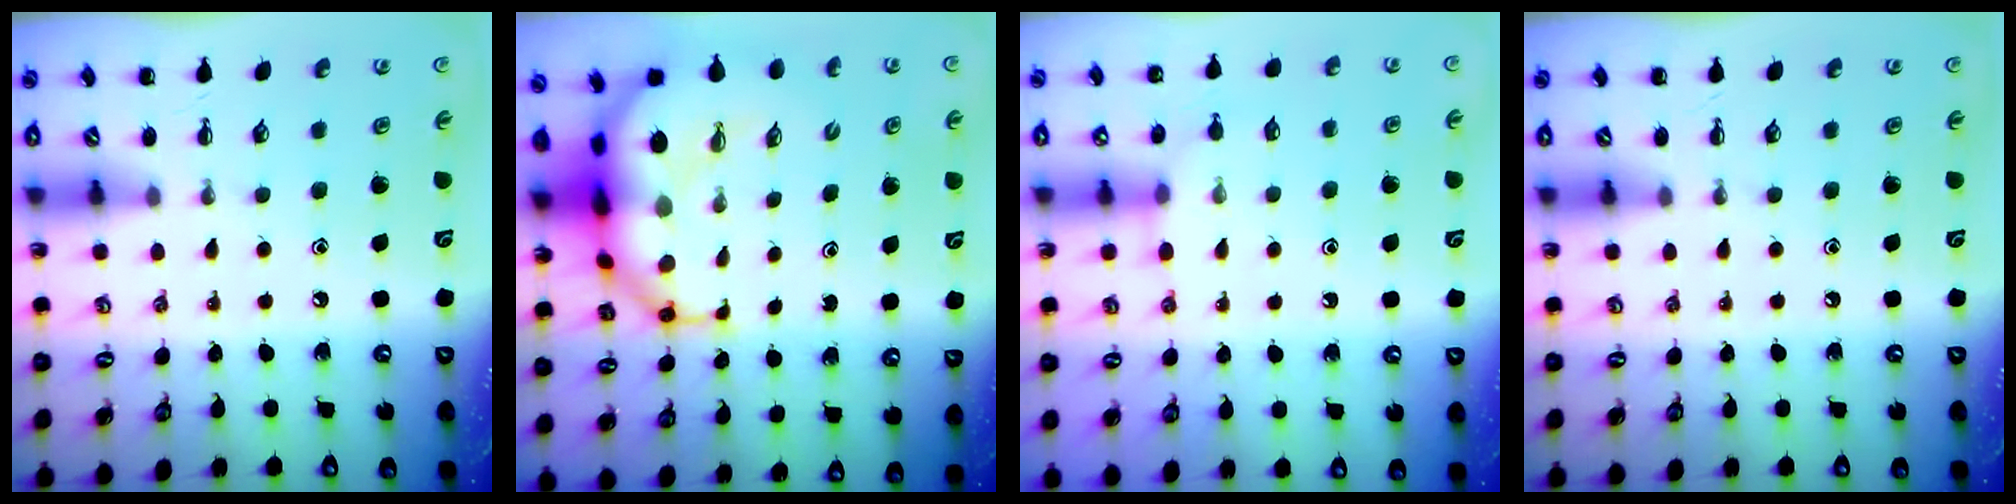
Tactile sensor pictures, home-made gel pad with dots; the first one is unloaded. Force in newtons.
{"total": 11.8, "press": 11.4, "slide": 3.0}
{"total": 6.2, "press": 6.1, "slide": 0.8}
{"total": 0.0}